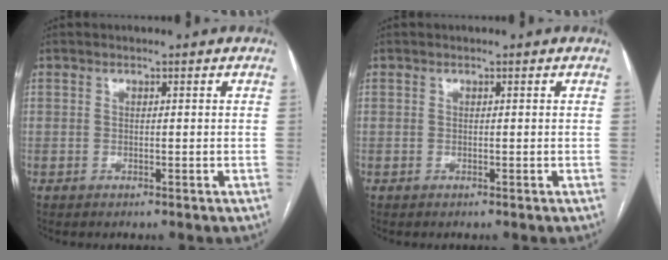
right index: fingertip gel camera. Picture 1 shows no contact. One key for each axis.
{"total": 0.0}